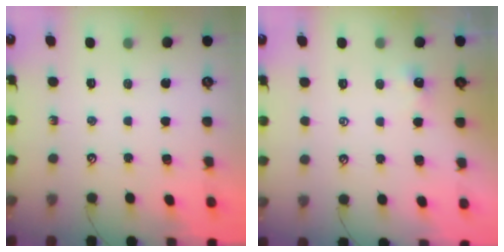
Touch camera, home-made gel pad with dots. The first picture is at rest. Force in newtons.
{"total": 2.0, "press": 2.0, "slide": 0.2}